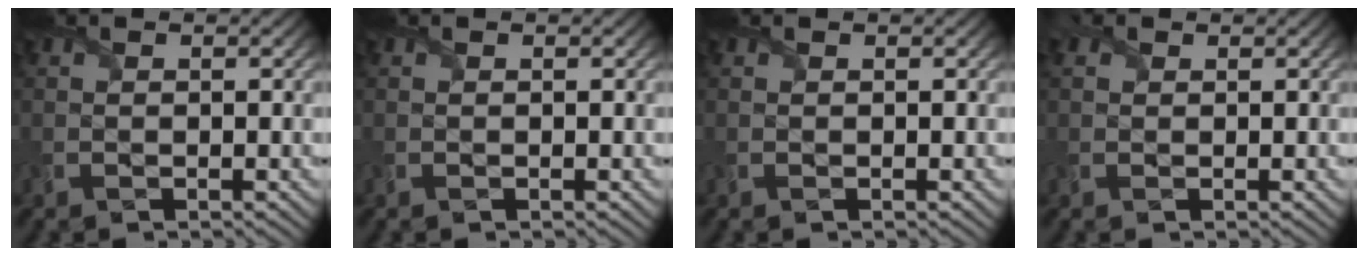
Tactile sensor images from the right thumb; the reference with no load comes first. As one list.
[{"total": 0.0}, {"total": 0.0}, {"total": 1.7, "force": [0.9, 1.2, 0.8], "torque": [-0.023, 0.008, 0.017]}]